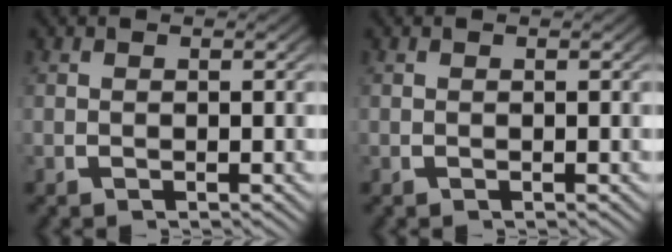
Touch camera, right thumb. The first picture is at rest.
{"total": 0.0}